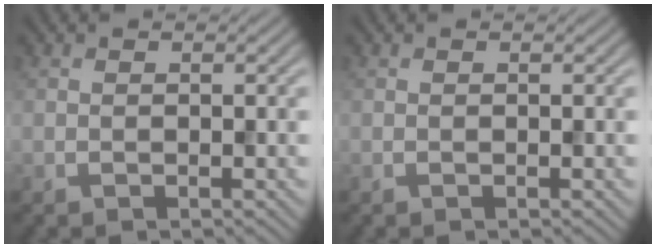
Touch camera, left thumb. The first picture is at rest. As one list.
[{"total": 0.0}]